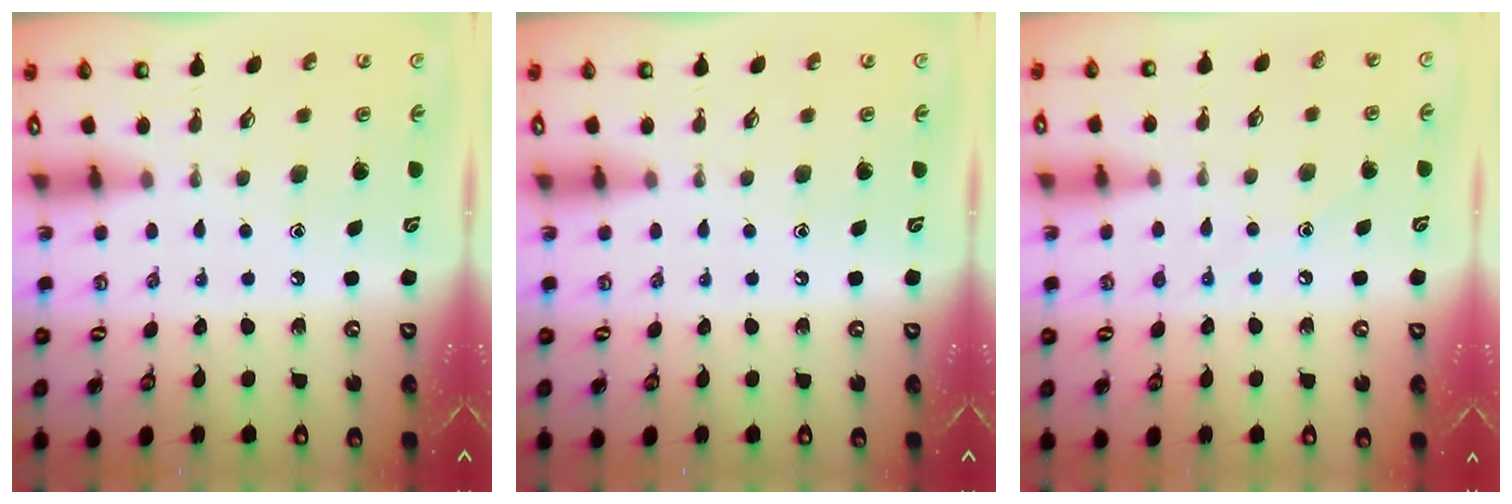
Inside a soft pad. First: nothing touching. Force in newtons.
{"total": 0.0}
{"total": 5.8, "press": 5.8, "slide": 0.7}